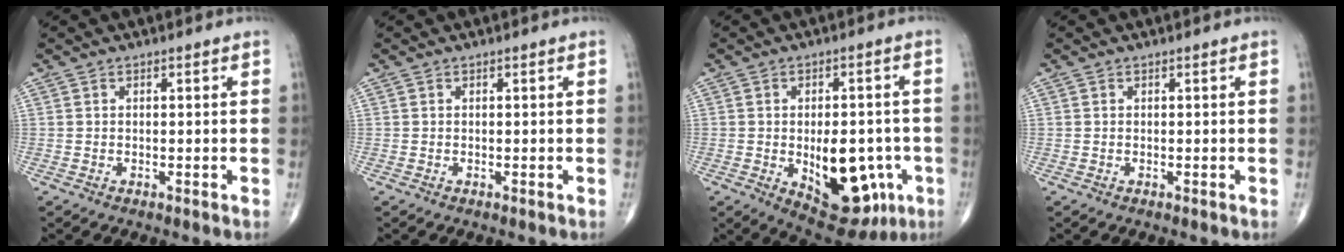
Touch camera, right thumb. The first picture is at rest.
{"total": 0.0}
{"total": 15.8, "force": [-4.1, 8.5, 12.6], "torque": [-0.138, 0.010, -0.033]}
{"total": 0.0}